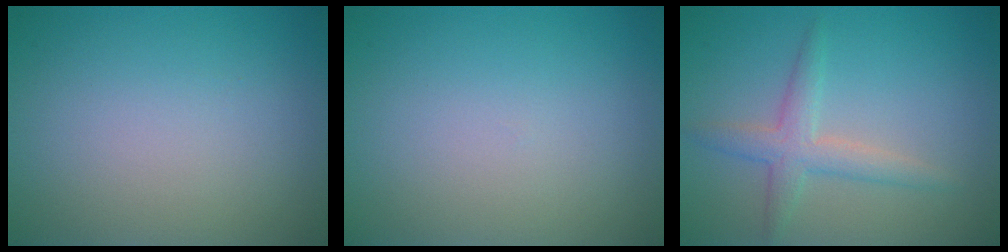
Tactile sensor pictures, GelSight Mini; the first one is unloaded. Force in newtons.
{"total": 0.0}
{"total": 2.8, "press": 2.8, "slide": 0.0}